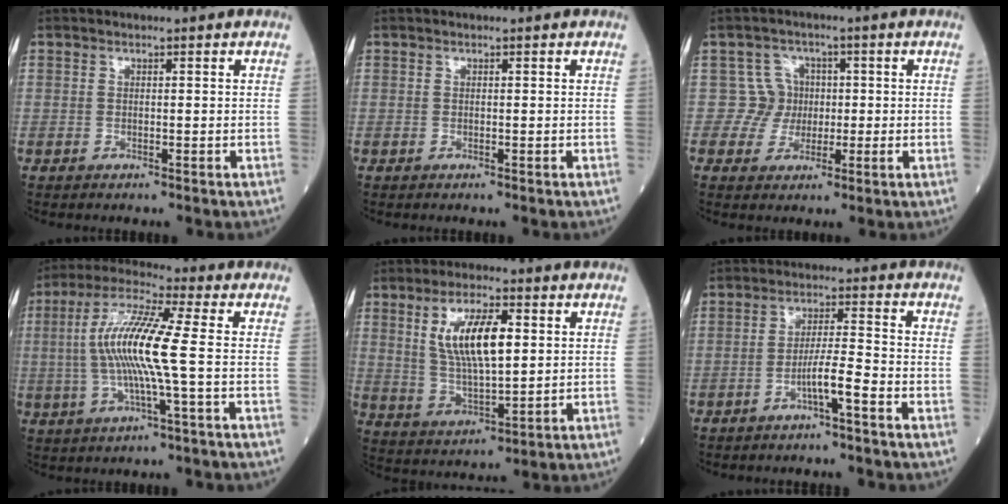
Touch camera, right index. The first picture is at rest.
{"total": 0.0}
{"total": 4.2, "force": [0.1, 4.2, -0.2], "torque": [0.021, 0.010, -0.002]}
{"total": 11.8, "force": [-0.3, 0.2, 11.8], "torque": [-0.240, 0.009, -0.014]}
{"total": 10.8, "force": [2.9, 3.1, 9.9], "torque": [-0.197, 0.003, 0.060]}
{"total": 4.6, "force": [-2.5, -0.3, 3.9], "torque": [-0.069, 0.008, -0.047]}